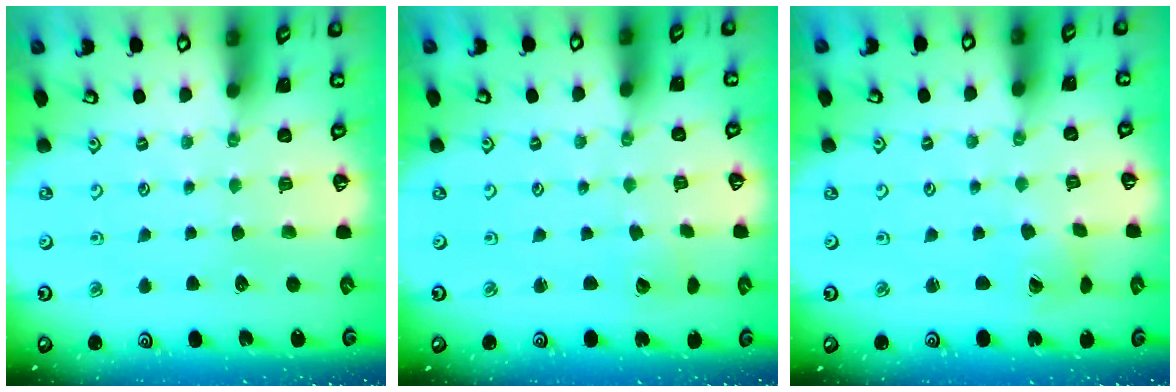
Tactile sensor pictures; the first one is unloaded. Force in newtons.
{"total": 2.0, "press": 2.0, "slide": 0.2}
{"total": 1.2, "press": 1.2, "slide": 0.2}